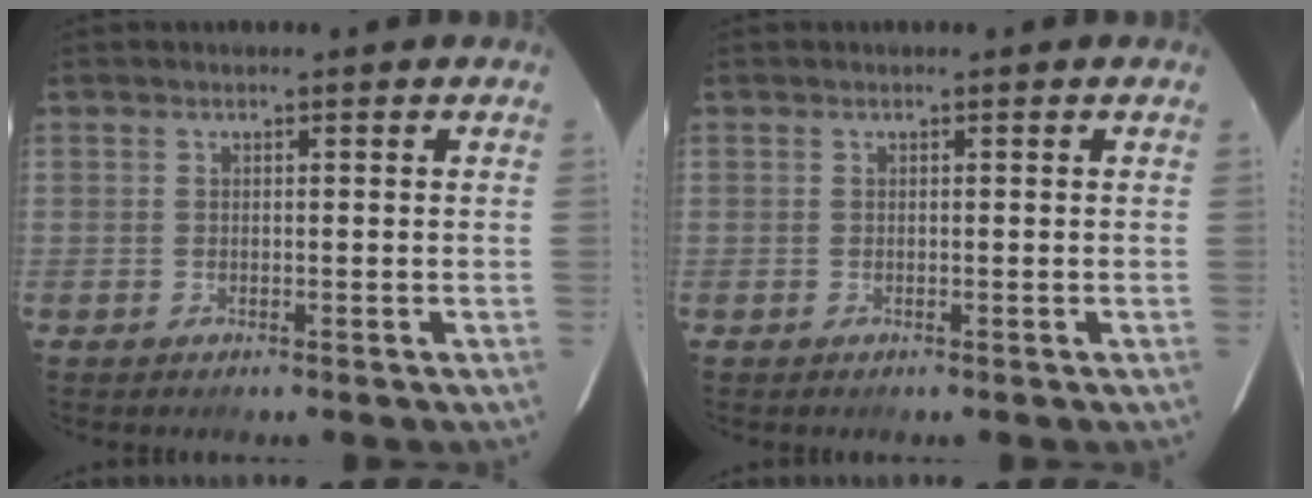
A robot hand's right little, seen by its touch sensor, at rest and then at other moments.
{"total": 0.0}